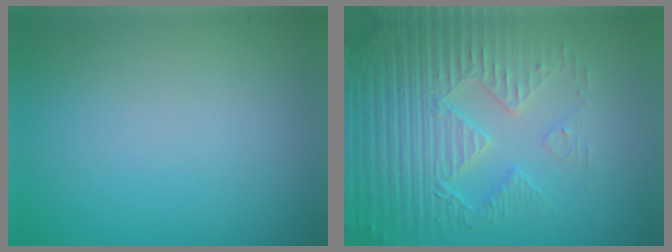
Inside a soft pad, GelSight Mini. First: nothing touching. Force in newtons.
{"total": 5.0, "press": 4.7, "slide": 1.8}